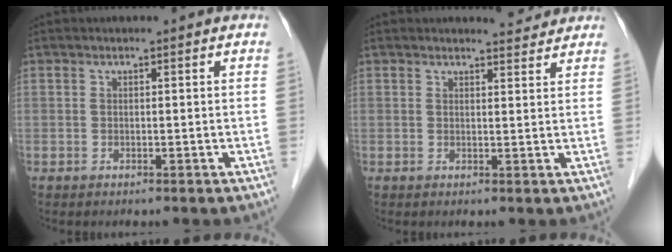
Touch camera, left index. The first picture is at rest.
{"total": 2.7, "force": [2.7, 0.4, -0.1], "torque": [-0.006, -0.006, 0.030]}